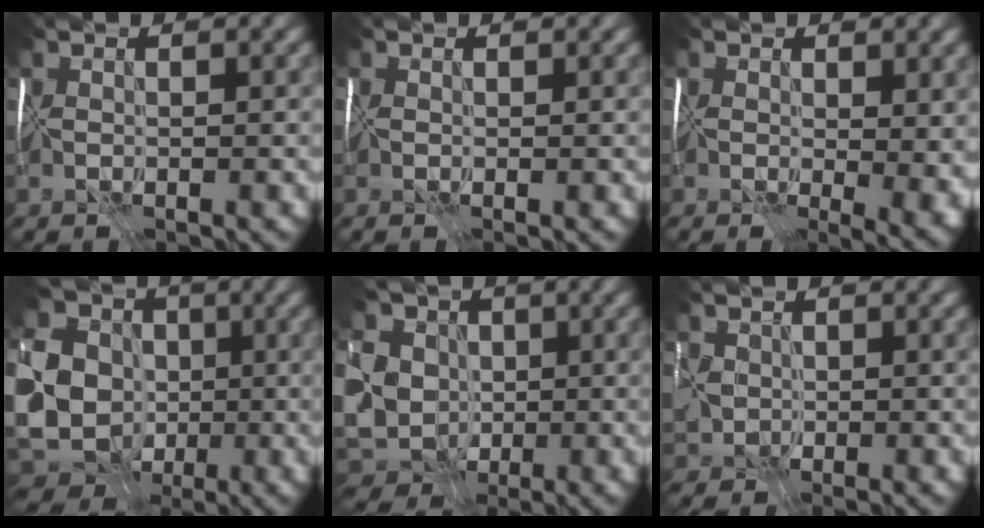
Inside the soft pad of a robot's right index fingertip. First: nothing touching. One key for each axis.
{"total": 0.9, "fx": 0.4, "fy": 0.4, "fz": 0.7, "tx": -0.009, "ty": 0.004, "tz": 0.006}
{"total": 8.1, "fx": -0.1, "fy": 4.5, "fz": 6.8, "tx": -0.079, "ty": -0.024, "tz": 0.021}
{"total": 11.6, "fx": -1.8, "fy": 10.2, "fz": 5.3, "tx": -0.132, "ty": -0.004, "tz": -0.028}
{"total": 10.6, "fx": -0.4, "fy": 9.3, "fz": 5.2, "tx": -0.098, "ty": 0.006, "tz": -0.023}
{"total": 1.1, "fx": 0.4, "fy": 0.9, "fz": -0.5, "tx": 0.015, "ty": -0.001, "tz": 0.011}